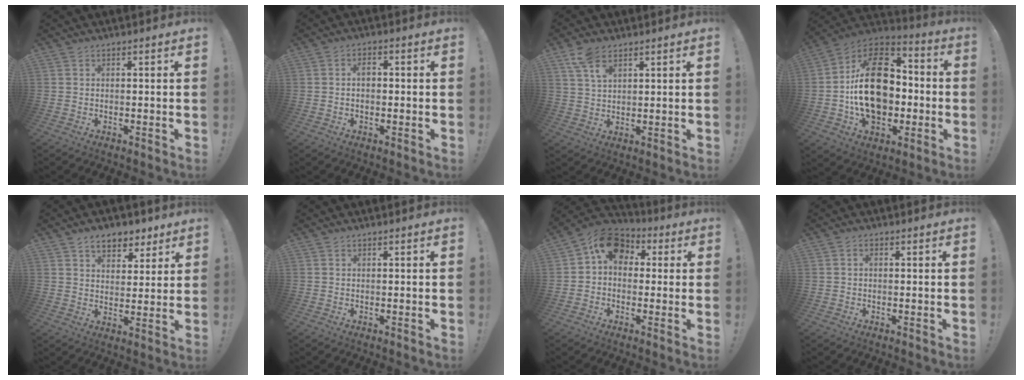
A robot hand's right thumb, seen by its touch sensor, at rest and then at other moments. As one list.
[{"total": 2.5, "force": [-0.1, 1.5, 2.0], "torque": [-0.023, 0.003, -0.006]}, {"total": 6.7, "force": [4.2, 3.0, 4.2], "torque": [-0.078, -0.016, 0.079]}, {"total": 24.7, "force": [-0.7, 17.0, 17.9], "torque": [-0.297, 0.025, -0.001]}, {"total": 8.5, "force": [5.5, 5.3, 3.7], "torque": [-0.045, -0.029, 0.101]}, {"total": 0.0}, {"total": 11.2, "force": [2.7, 8.5, 6.7], "torque": [-0.107, 0.011, 0.058]}, {"total": 0.9, "force": [0.0, 0.6, 0.7], "torque": [-0.019, 0.006, 0.000]}]